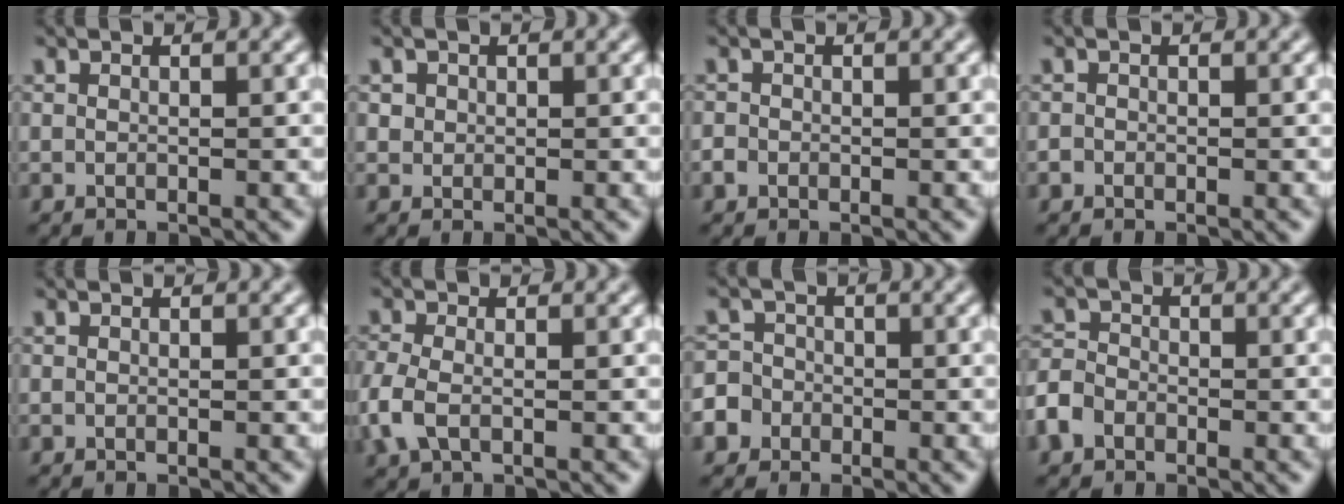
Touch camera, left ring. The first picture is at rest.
{"total": 0.9, "force": [0.2, 0.8, 0.1], "torque": [0.003, -0.003, 0.008]}
{"total": 0.8, "force": [-0.4, 0.7, 0.2], "torque": [-0.001, -0.001, -0.010]}
{"total": 0.5, "force": [-0.3, 0.4, 0.0], "torque": [0.001, -0.003, -0.006]}
{"total": 0.0}
{"total": 3.2, "force": [-0.9, 1.9, 2.4], "torque": [-0.069, -0.002, -0.025]}
{"total": 6.4, "force": [-3.3, 5.3, 1.3], "torque": [-0.028, -0.010, -0.078]}
{"total": 3.0, "force": [-1.6, 2.2, 1.2], "torque": [-0.029, 0.002, -0.042]}